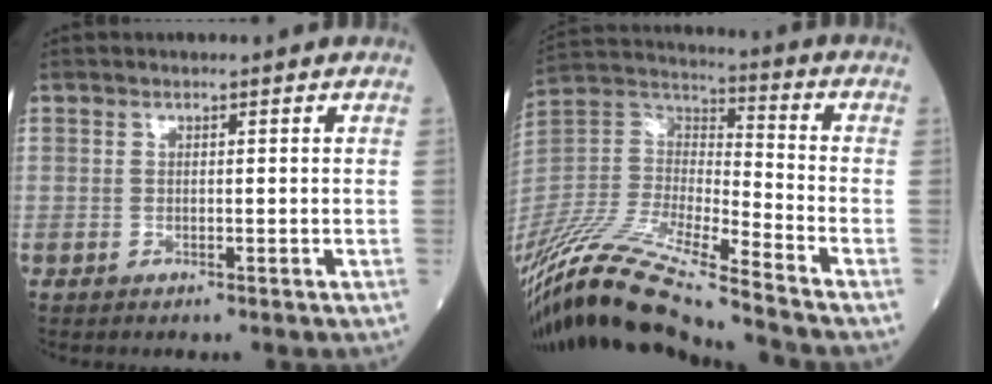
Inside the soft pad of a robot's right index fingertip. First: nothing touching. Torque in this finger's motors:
{"motor_torque": [-0.15, -0.87, 0.58, 0.18]}